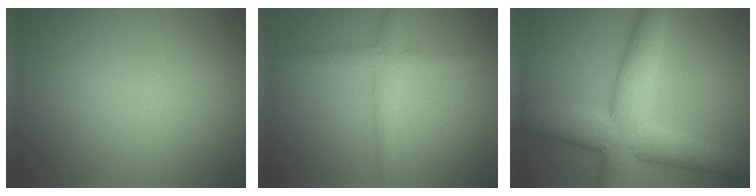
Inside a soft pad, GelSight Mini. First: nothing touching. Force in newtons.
{"total": 2.5, "press": 2.5, "slide": 0.1}
{"total": 9.0, "press": 8.9, "slide": 0.7}